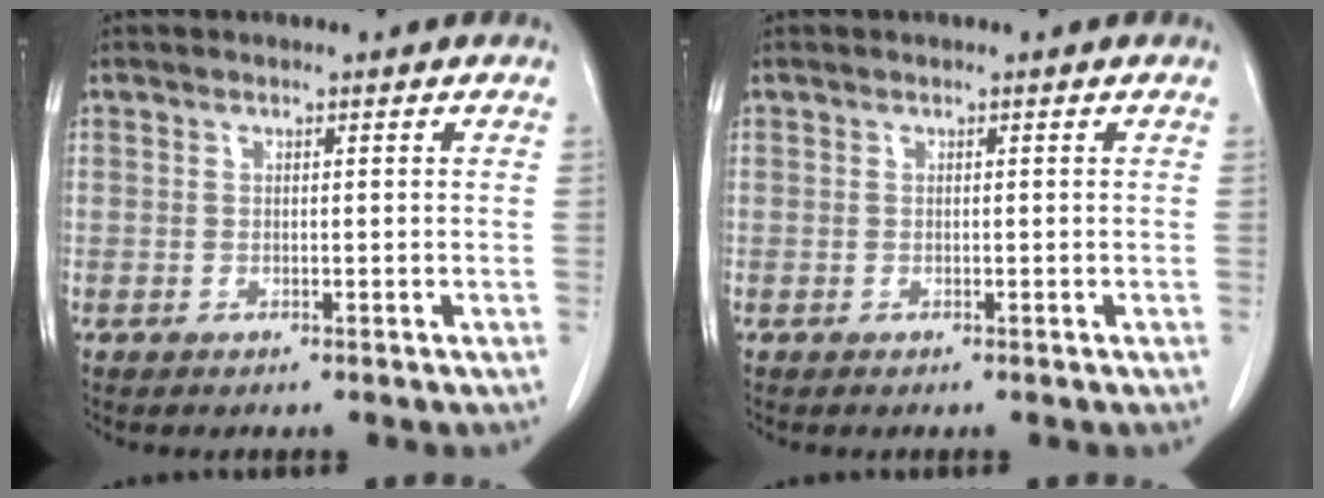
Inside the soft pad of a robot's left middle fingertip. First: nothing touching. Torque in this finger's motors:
{"motor_torque": [0.00, 0.00, 0.00, 0.00]}